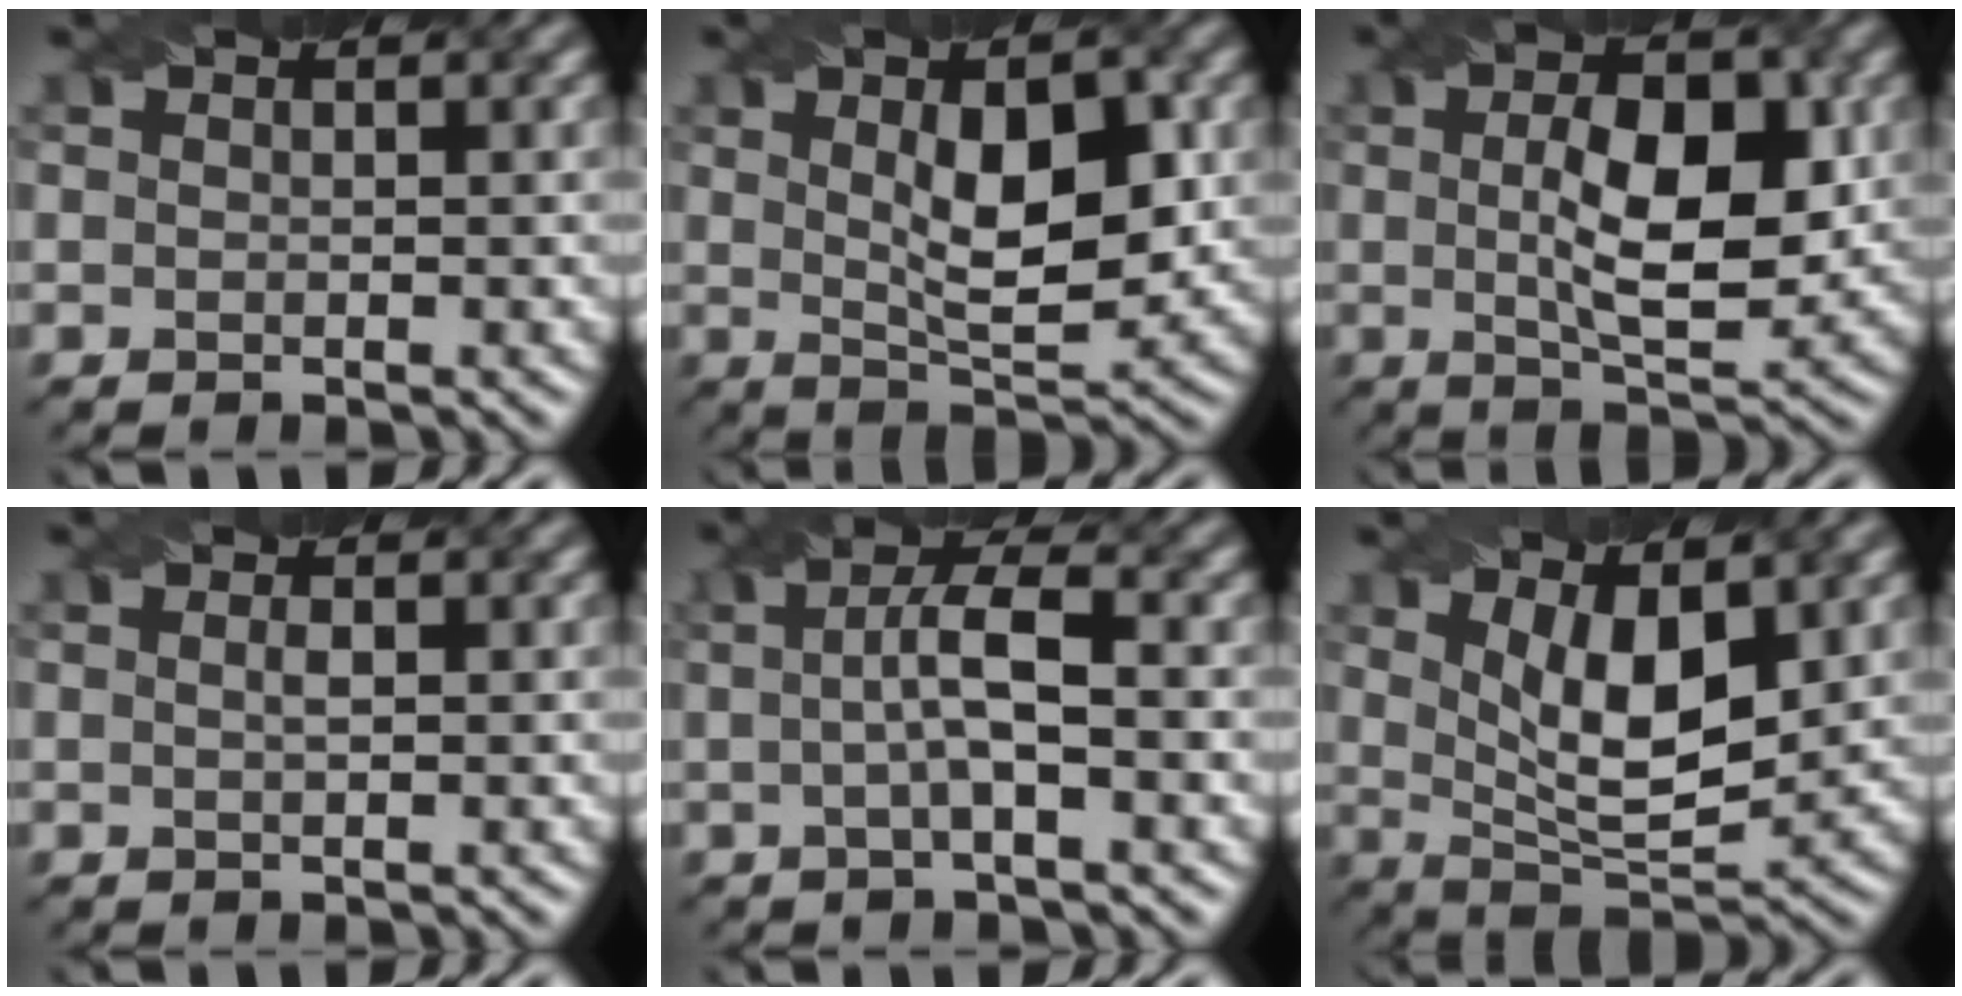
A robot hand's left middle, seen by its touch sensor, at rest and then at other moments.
{"total": 7.4, "force": [1.1, 2.8, 6.7], "torque": [-0.105, 0.002, 0.021]}
{"total": 8.1, "force": [0.6, 3.3, 7.4], "torque": [-0.118, 0.003, 0.011]}
{"total": 0.7, "force": [0.0, 0.1, 0.7], "torque": [-0.015, 0.002, 0.002]}
{"total": 4.3, "force": [0.0, 0.9, 4.2], "torque": [-0.075, 0.009, -0.001]}
{"total": 6.8, "force": [2.2, 2.6, 5.8], "torque": [-0.107, -0.012, 0.041]}